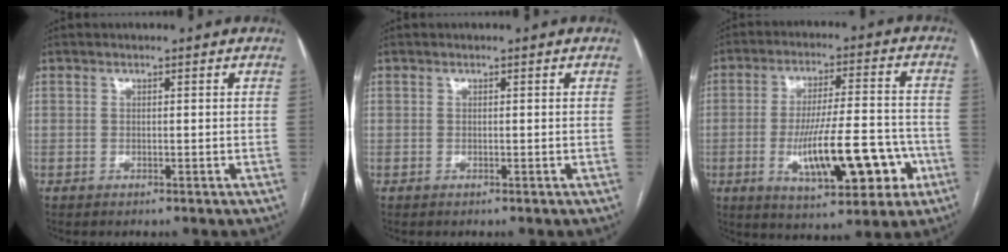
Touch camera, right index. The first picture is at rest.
{"total": 0.0}
{"total": 15.4, "force": [-4.7, 4.0, 14.1], "torque": [-0.232, 0.009, -0.064]}